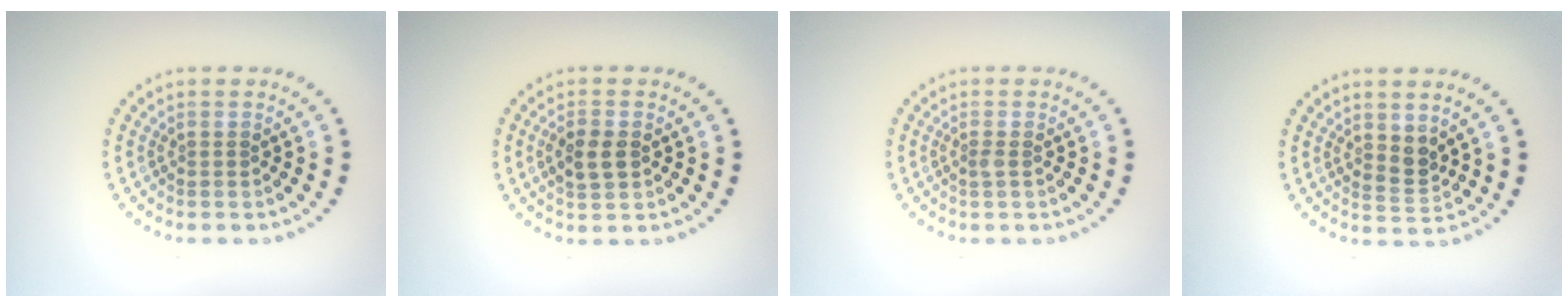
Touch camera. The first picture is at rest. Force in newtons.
{"total": 2.5, "press": 2.5, "slide": 0.3}
{"total": 0.7, "press": 0.6, "slide": 0.3}
{"total": 1.8, "press": 1.6, "slide": 0.9}